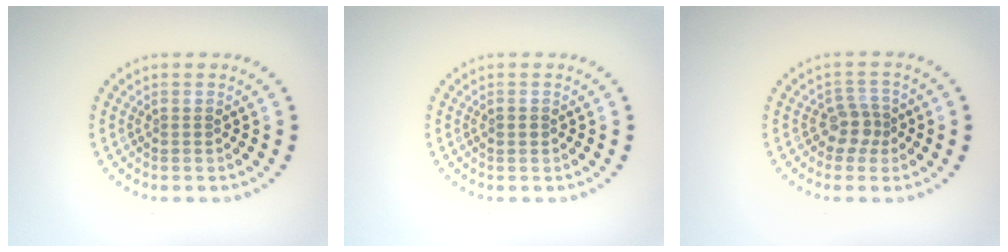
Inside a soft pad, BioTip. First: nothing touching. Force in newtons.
{"total": 0.8, "press": 0.8, "slide": 0.0}
{"total": 2.2, "press": 1.8, "slide": 1.3}